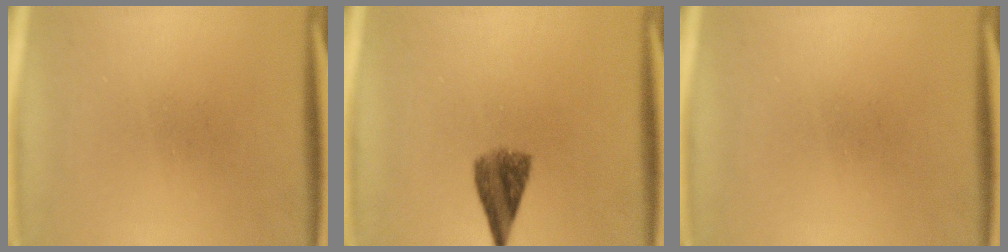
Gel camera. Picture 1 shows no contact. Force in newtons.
{"total": 5.4}
{"total": 0.0}